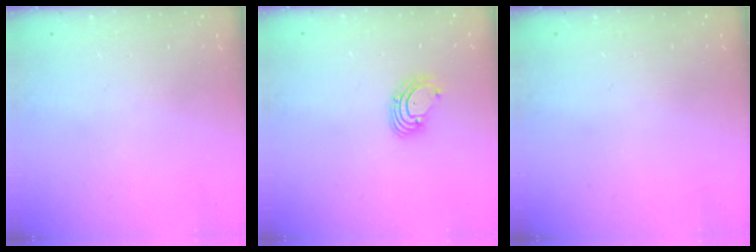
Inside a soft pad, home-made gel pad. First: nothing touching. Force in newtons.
{"total": 2.7, "press": 2.7, "slide": 0.3}
{"total": 0.0}